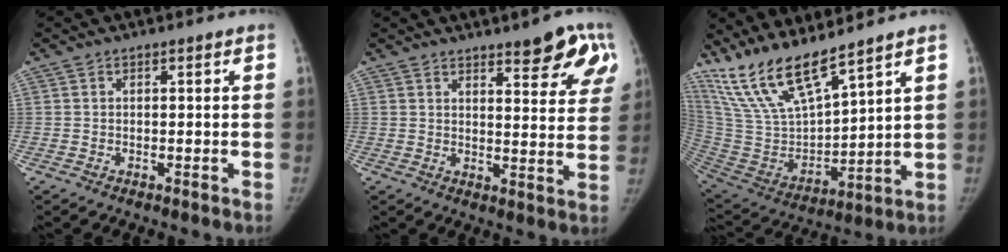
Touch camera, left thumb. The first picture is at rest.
{"total": 11.2, "force": [7.0, 3.3, 8.1], "torque": [-0.064, -0.039, 0.084]}
{"total": 16.4, "force": [13.4, 3.2, 8.9], "torque": [-0.159, -0.068, 0.283]}